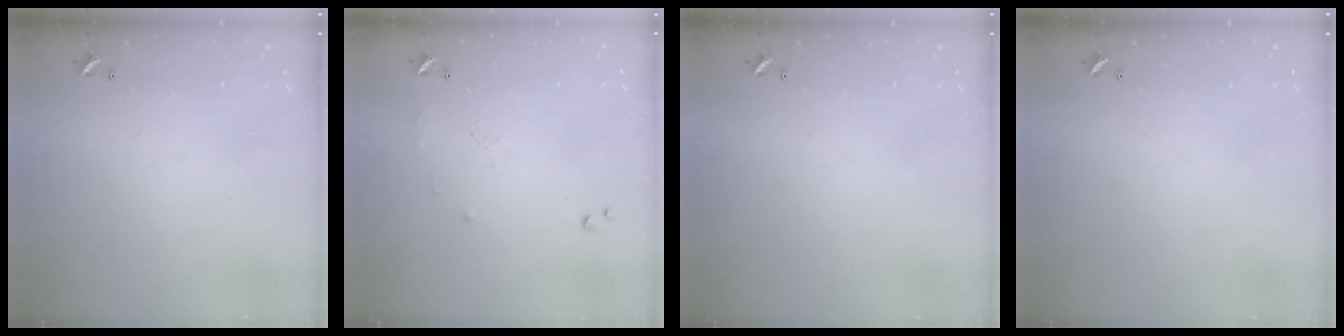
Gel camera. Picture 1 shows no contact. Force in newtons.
{"total": 8.3, "press": 8.3, "slide": 0.8}
{"total": 0.0}
{"total": 0.0}